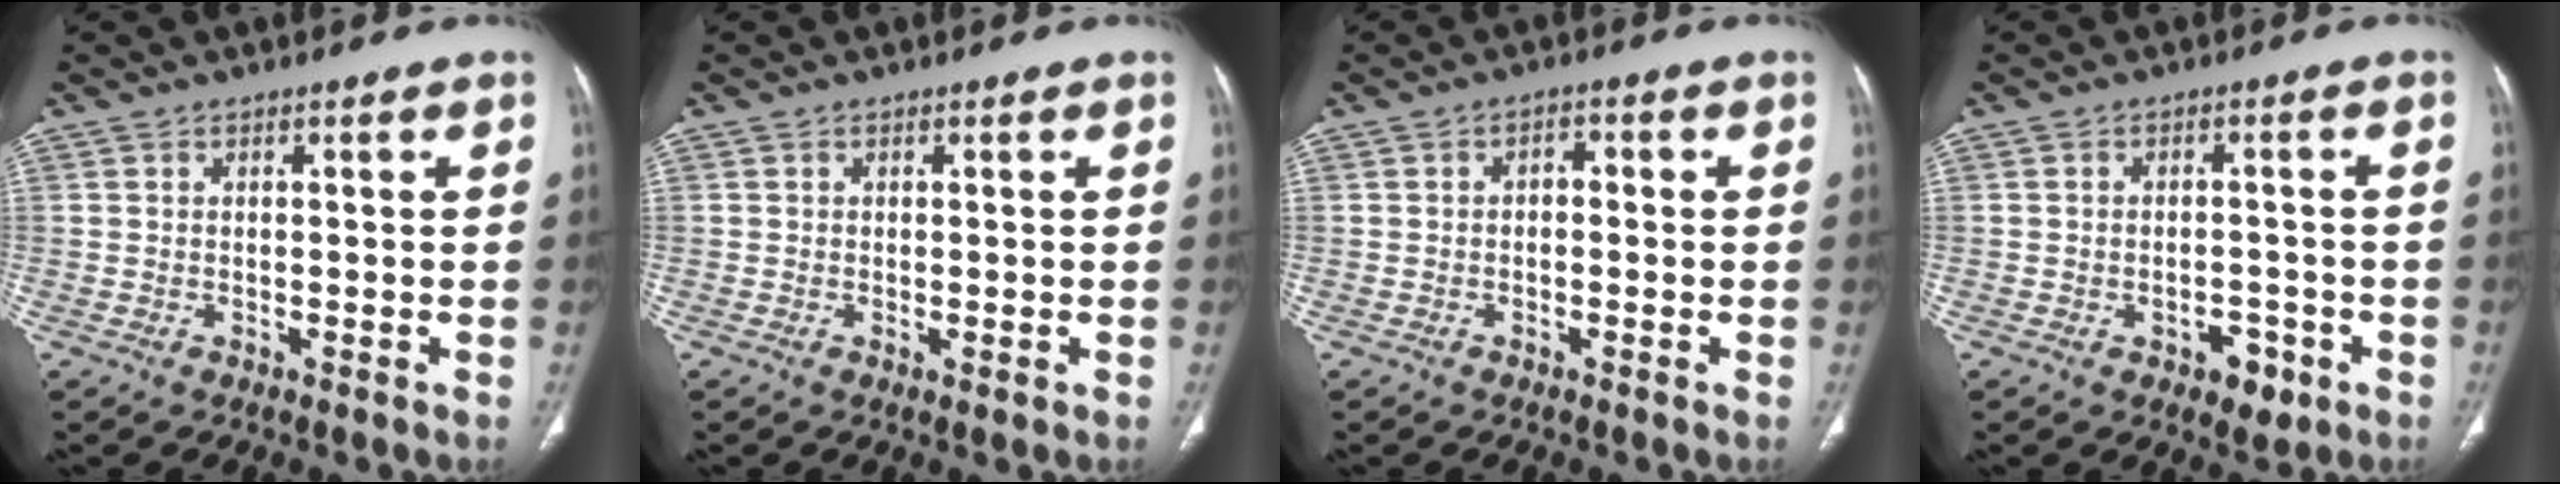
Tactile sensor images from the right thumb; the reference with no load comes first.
{"total": 0.5, "force": [0.0, 0.2, 0.5], "torque": [-0.014, -0.004, 0.000]}
{"total": 1.9, "force": [-0.1, 1.3, 1.4], "torque": [-0.007, 0.010, -0.009]}
{"total": 4.9, "force": [-2.3, 2.9, 3.1], "torque": [-0.027, 0.015, -0.024]}